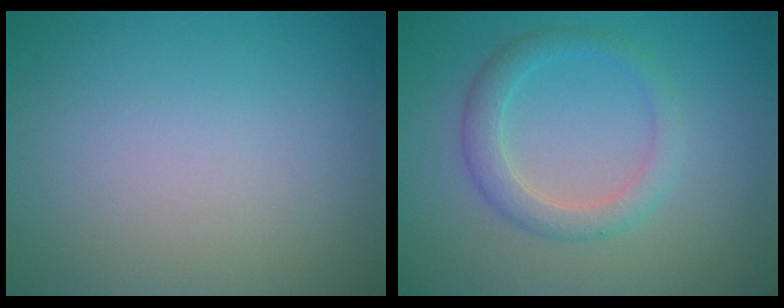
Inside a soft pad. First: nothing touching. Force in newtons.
{"total": 2.7, "press": 2.7, "slide": 0.2}